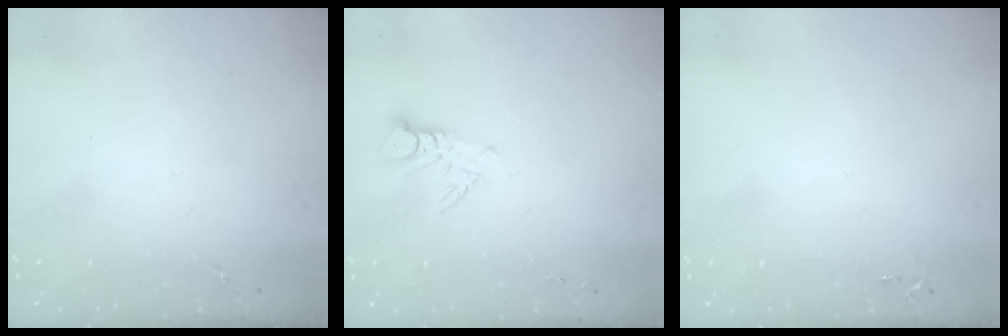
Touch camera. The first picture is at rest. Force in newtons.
{"total": 4.6, "press": 4.6, "slide": 0.3}
{"total": 2.8, "press": 2.8, "slide": 0.4}